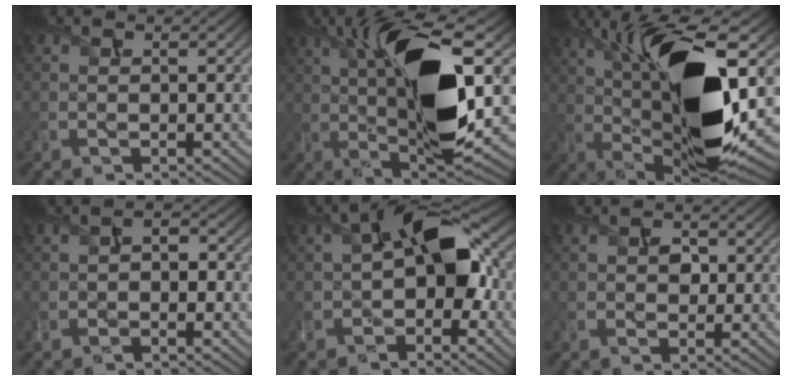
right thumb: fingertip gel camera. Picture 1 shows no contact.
{"total": 16.7, "force": [3.0, 5.1, 15.6], "torque": [-0.273, 0.014, 0.039]}
{"total": 18.4, "force": [3.3, 6.3, 17.0], "torque": [-0.291, 0.017, 0.045]}
{"total": 2.5, "force": [-1.2, 1.5, 1.6], "torque": [-0.032, 0.003, -0.026]}
{"total": 10.0, "force": [-0.3, 5.7, 8.2], "torque": [-0.126, 0.020, -0.022]}
{"total": 1.6, "force": [0.0, 1.3, 0.9], "torque": [-0.017, -0.004, -0.003]}